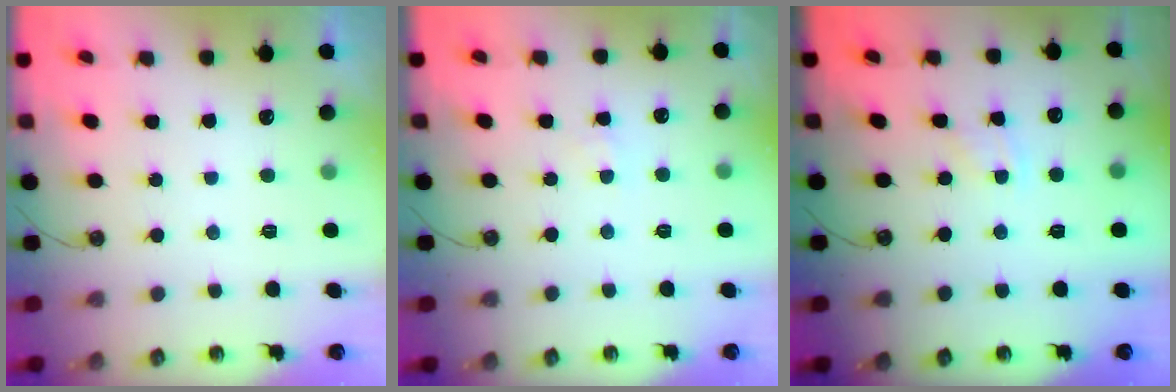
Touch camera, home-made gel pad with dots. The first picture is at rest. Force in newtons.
{"total": 2.5, "press": 2.4, "slide": 0.4}
{"total": 2.2, "press": 2.1, "slide": 0.4}